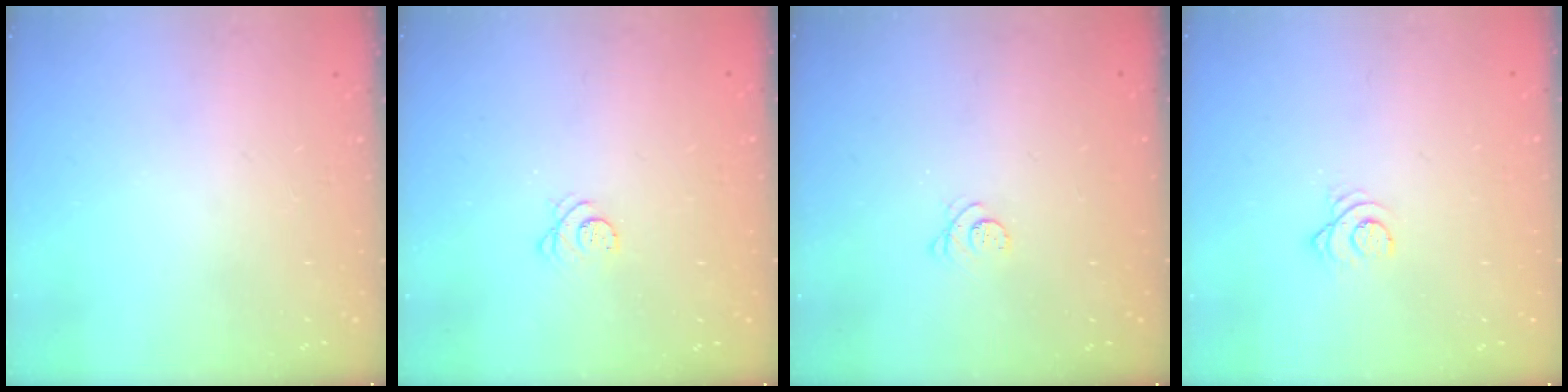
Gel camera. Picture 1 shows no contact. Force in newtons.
{"total": 2.7, "press": 2.7, "slide": 0.4}
{"total": 2.8, "press": 2.8, "slide": 0.4}
{"total": 2.5, "press": 2.5, "slide": 0.3}